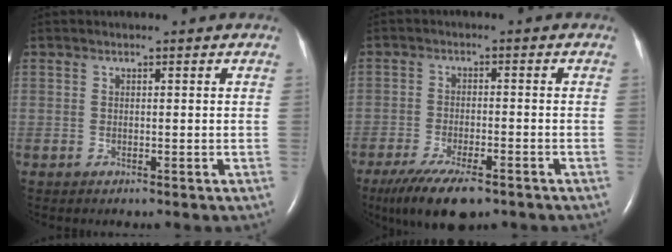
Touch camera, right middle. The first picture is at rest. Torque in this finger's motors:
{"motor_torque": [0.88, -0.76, 0.18, 0.06]}